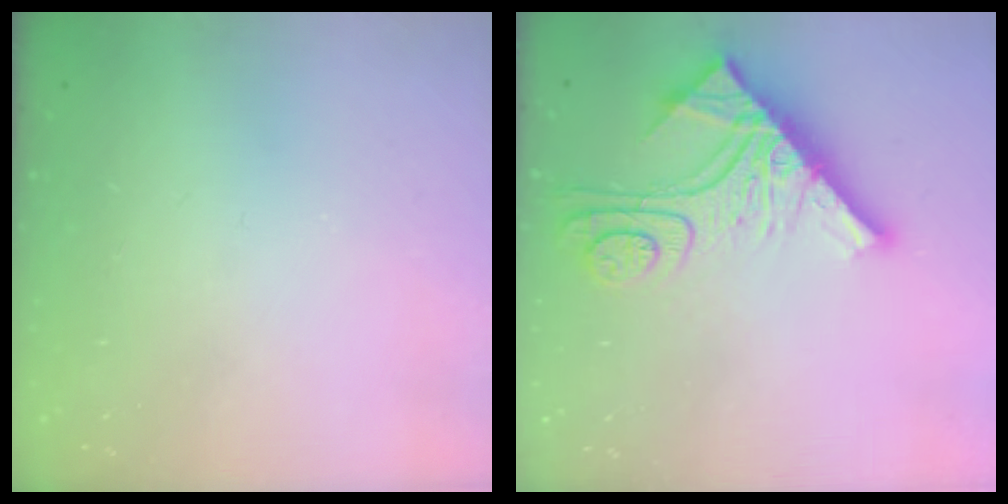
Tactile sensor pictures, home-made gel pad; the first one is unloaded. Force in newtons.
{"total": 13.7, "press": 13.6, "slide": 1.2}